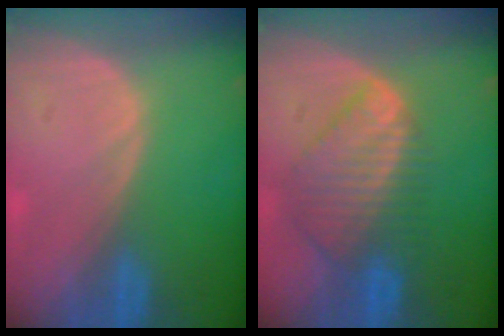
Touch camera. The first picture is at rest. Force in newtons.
{"total": 8.9, "press": 7.7, "slide": 4.4}